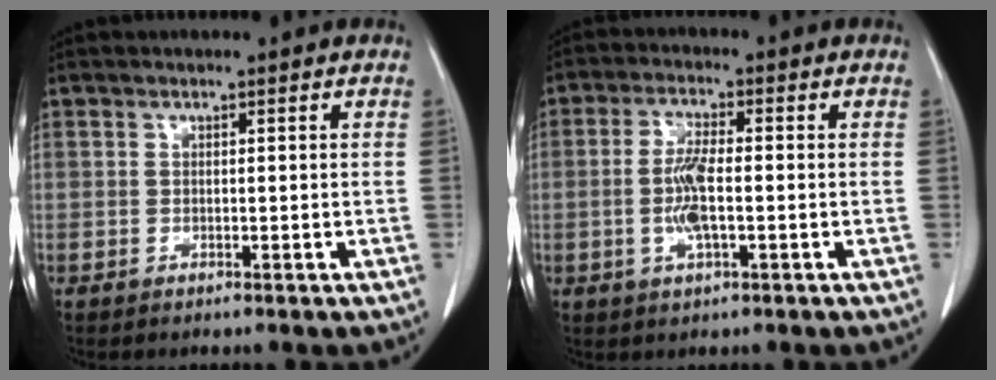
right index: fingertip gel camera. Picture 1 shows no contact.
{"total": 5.8, "force": [-0.9, 1.3, 5.6], "torque": [-0.119, -0.001, -0.019]}